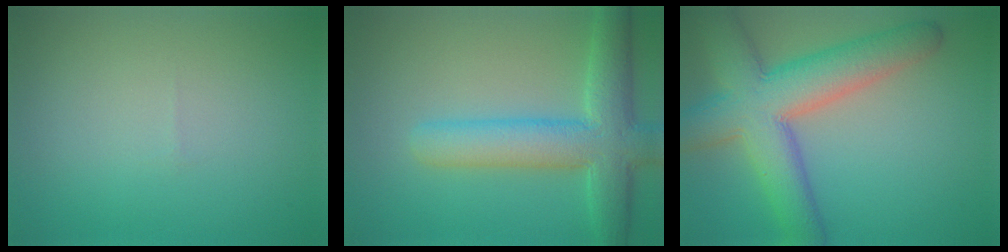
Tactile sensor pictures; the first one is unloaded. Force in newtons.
{"total": 6.8, "press": 6.7, "slide": 0.3}
{"total": 9.7, "press": 9.6, "slide": 0.4}